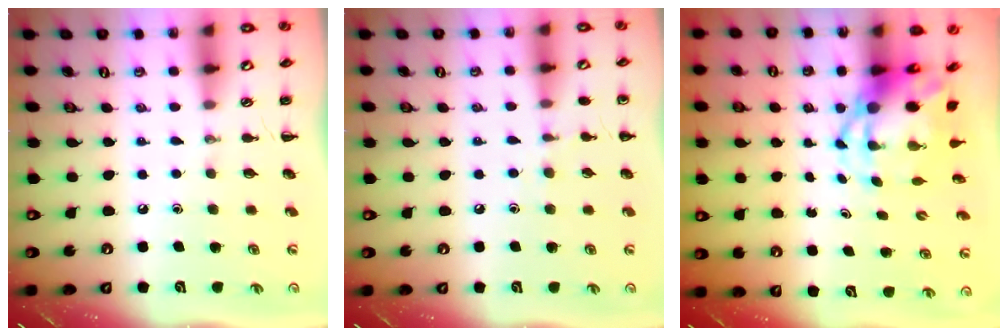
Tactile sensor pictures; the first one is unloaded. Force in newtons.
{"total": 5.8, "press": 5.6, "slide": 1.7}
{"total": 5.8, "press": 5.6, "slide": 1.7}